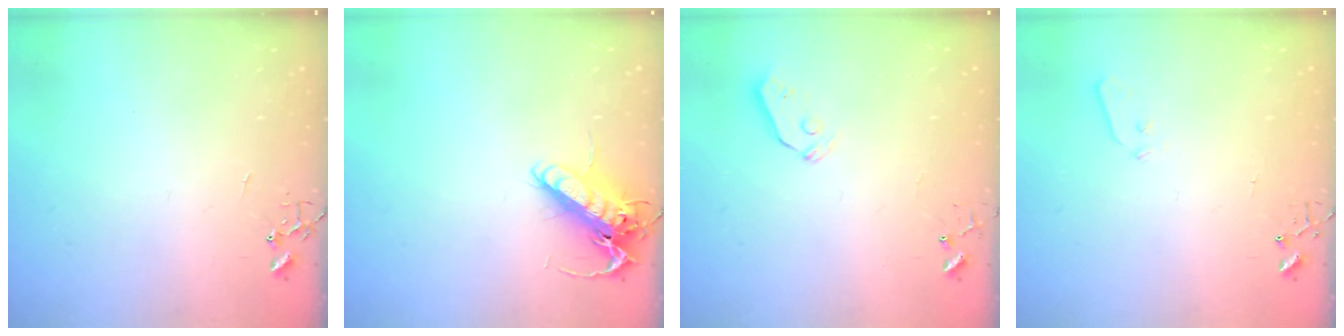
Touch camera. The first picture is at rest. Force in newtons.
{"total": 13.8, "press": 13.6, "slide": 2.3}
{"total": 4.0, "press": 3.9, "slide": 0.8}
{"total": 4.0, "press": 3.9, "slide": 0.6}